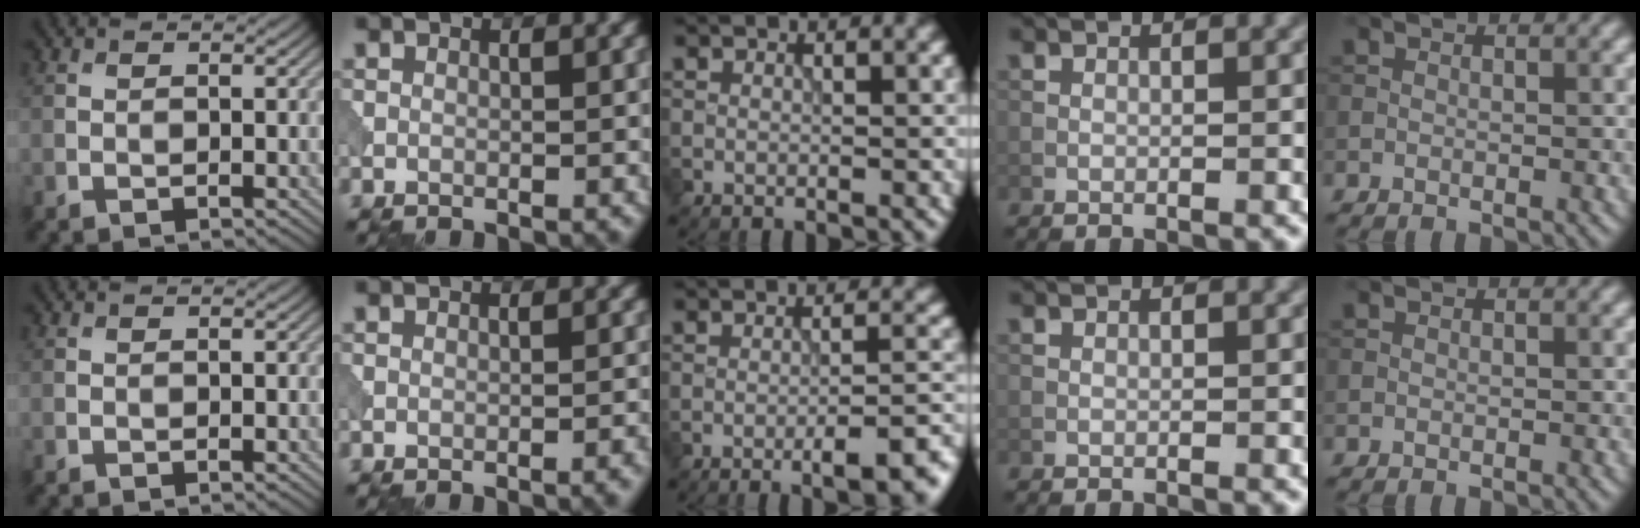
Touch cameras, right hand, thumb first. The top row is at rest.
{"index": {"total": 1.3, "force": [-0.6, 0.3, 1.2], "torque": [-0.010, 0.004, -0.011]}, "middle": {"total": 6.1, "force": [-3.2, 1.5, 5.0], "torque": [-0.064, 0.001, -0.041]}}